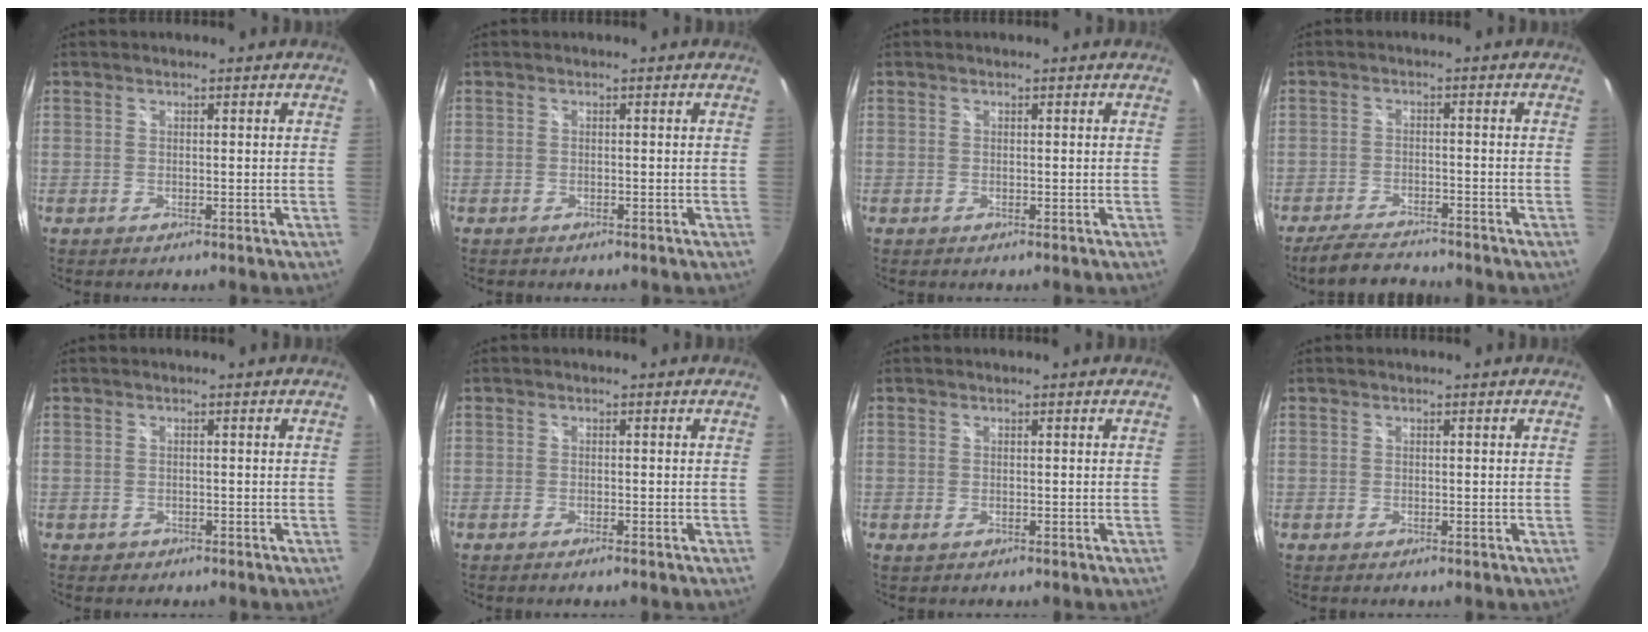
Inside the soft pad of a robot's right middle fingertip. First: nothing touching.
{"total": 0.6, "force": [-0.6, 0.3, 0.1], "torque": [-0.004, -0.001, -0.009]}
{"total": 0.0}
{"total": 7.3, "force": [-6.7, 1.2, 2.6], "torque": [-0.075, -0.010, -0.113]}
{"total": 1.3, "force": [-0.7, 1.1, 0.3], "torque": [-0.007, -0.002, -0.007]}
{"total": 1.1, "force": [-0.9, -0.1, 0.6], "torque": [-0.011, 0.000, -0.015]}
{"total": 0.0}
{"total": 0.0}